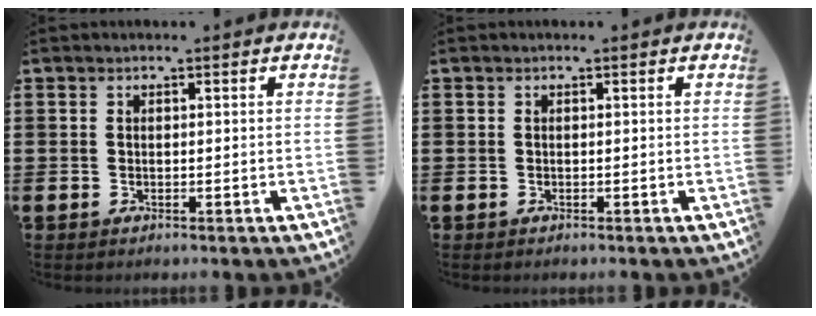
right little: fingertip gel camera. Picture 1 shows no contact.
{"total": 0.0}